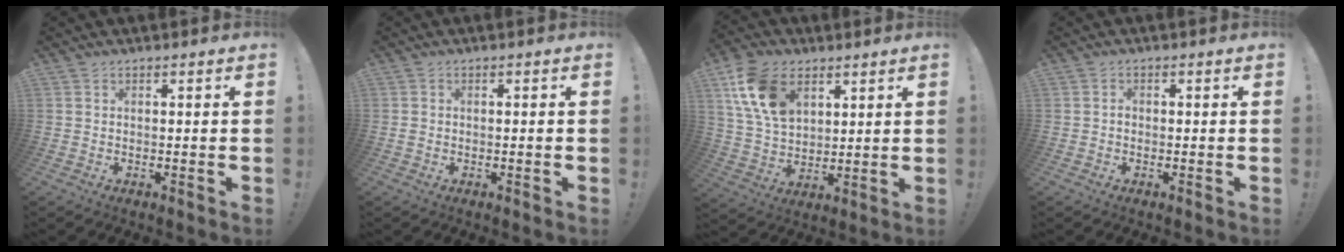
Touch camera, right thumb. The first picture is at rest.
{"total": 1.3, "force": [-0.5, 0.7, 1.0], "torque": [-0.014, 0.005, -0.009]}
{"total": 15.6, "force": [7.2, 10.5, 9.1], "torque": [-0.165, -0.024, 0.140]}
{"total": 1.0, "force": [-0.5, 0.8, 0.3], "torque": [-0.008, 0.005, -0.009]}